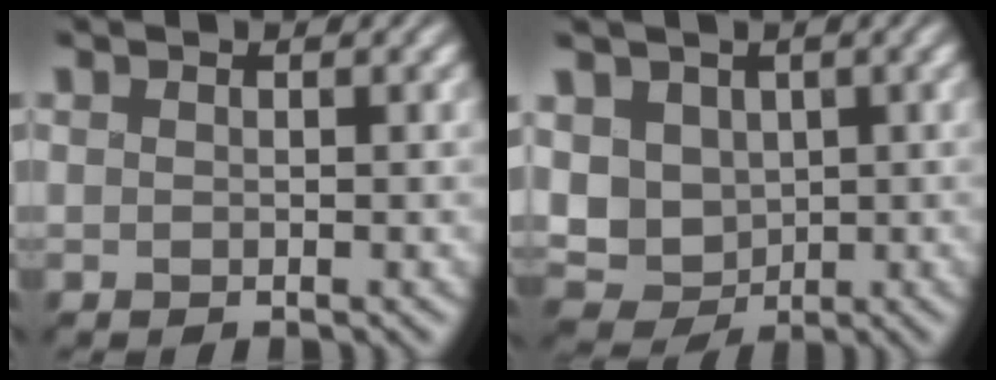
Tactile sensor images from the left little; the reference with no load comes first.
{"total": 5.9, "force": [0.7, 4.9, 3.2], "torque": [-0.094, 0.000, 0.025]}